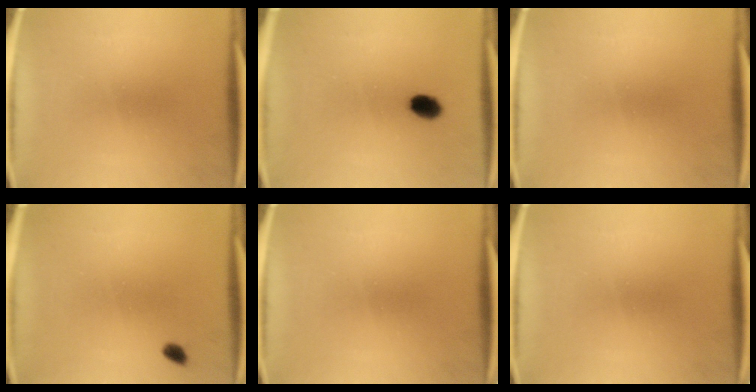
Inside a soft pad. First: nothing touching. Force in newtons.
{"total": 3.9}
{"total": 0.0}
{"total": 1.3}
{"total": 0.0}
{"total": 0.0}